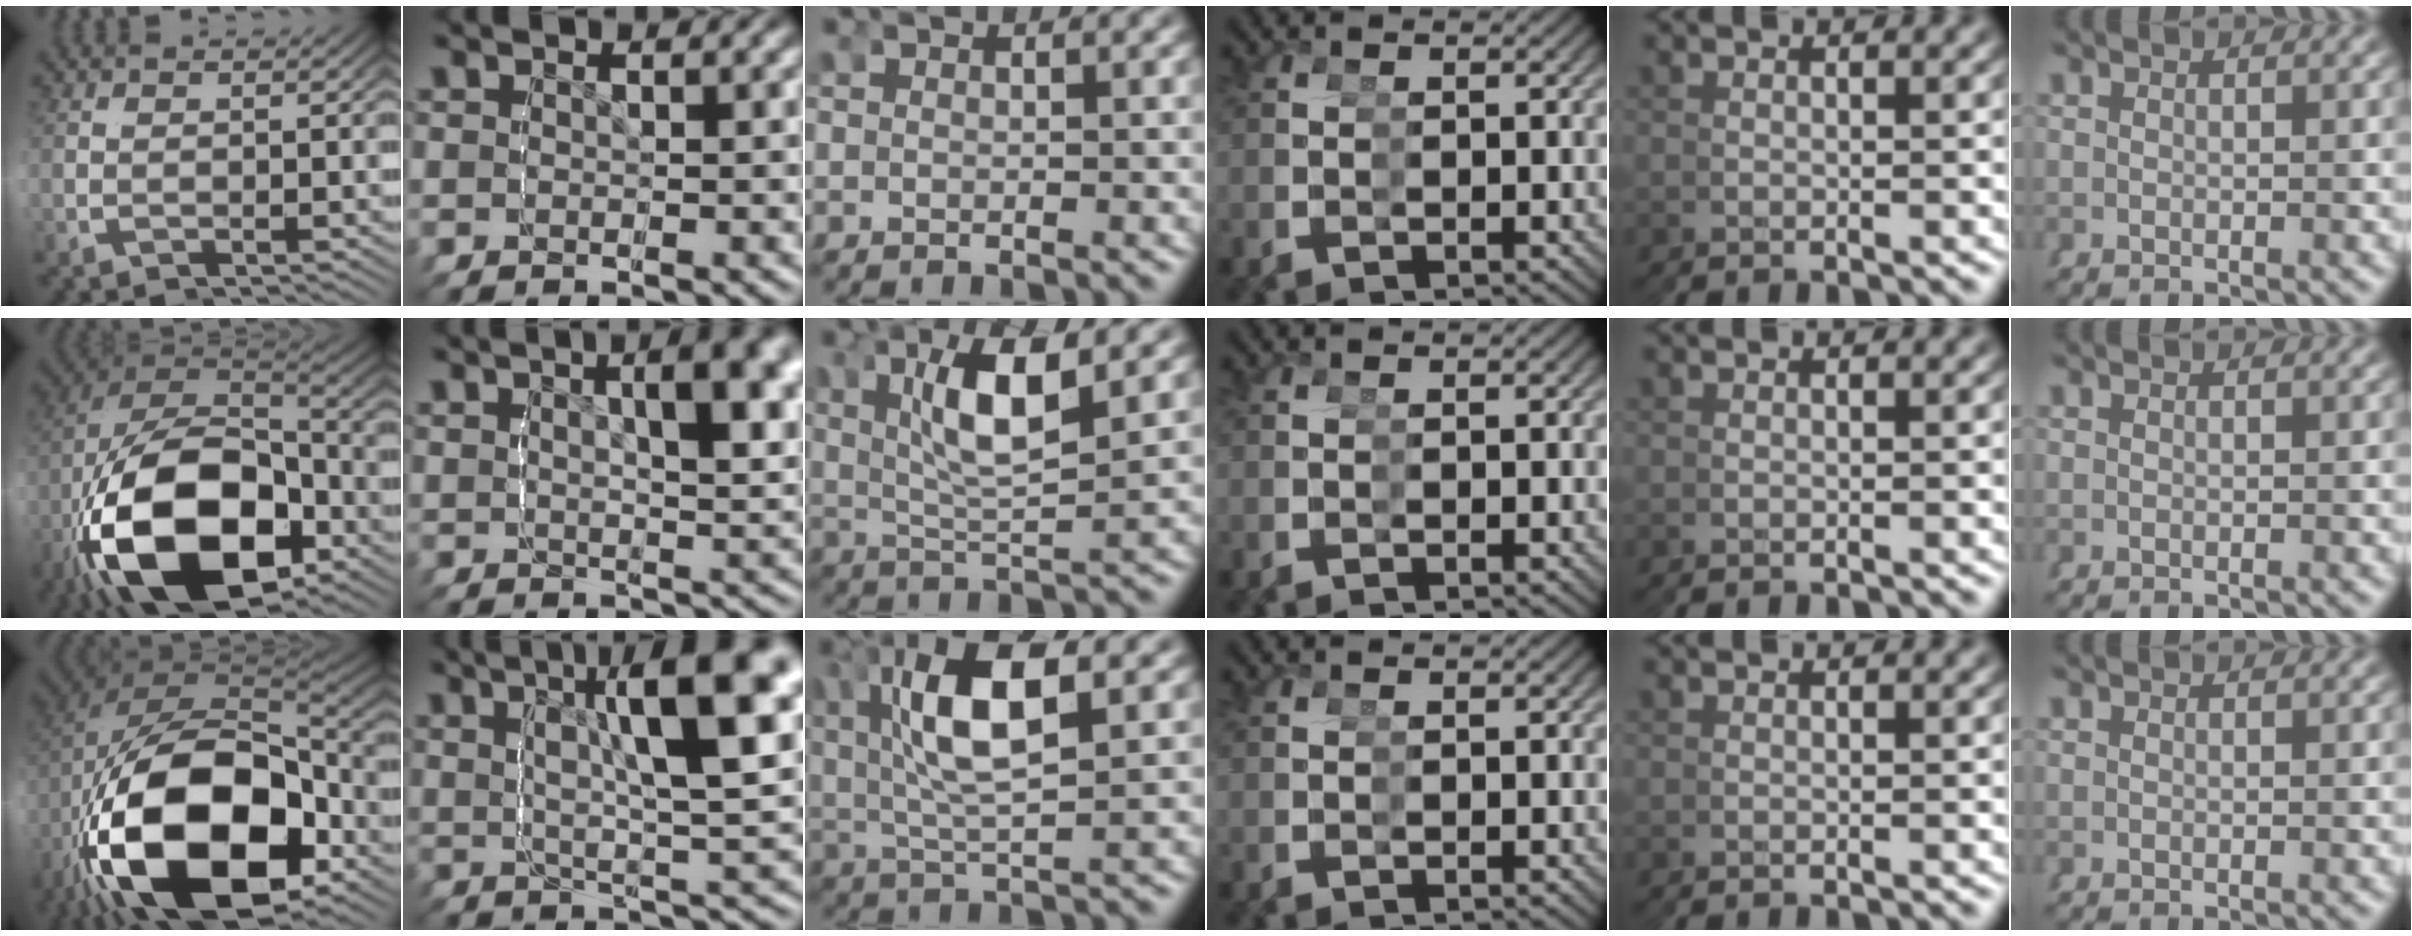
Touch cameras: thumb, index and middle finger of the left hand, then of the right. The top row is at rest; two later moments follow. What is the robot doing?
{"motion": "grasp_and_lifting", "object": "glue stick"}